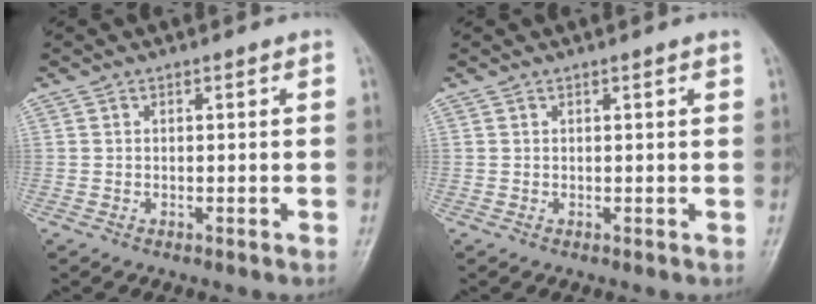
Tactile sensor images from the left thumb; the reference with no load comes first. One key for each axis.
{"total": 0.9, "fx": 0.5, "fy": -0.1, "fz": 0.7, "tx": -0.010, "ty": 0.000, "tz": 0.007}